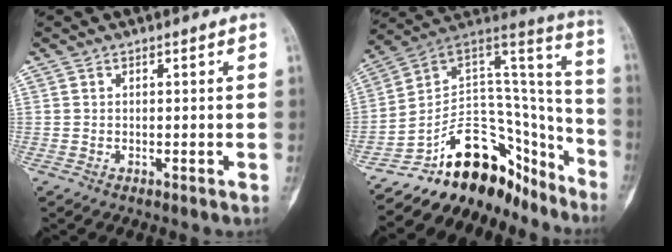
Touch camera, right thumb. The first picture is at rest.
{"total": 24.1, "force": [-16.8, 13.7, 10.6], "torque": [-0.119, 0.133, -0.255]}